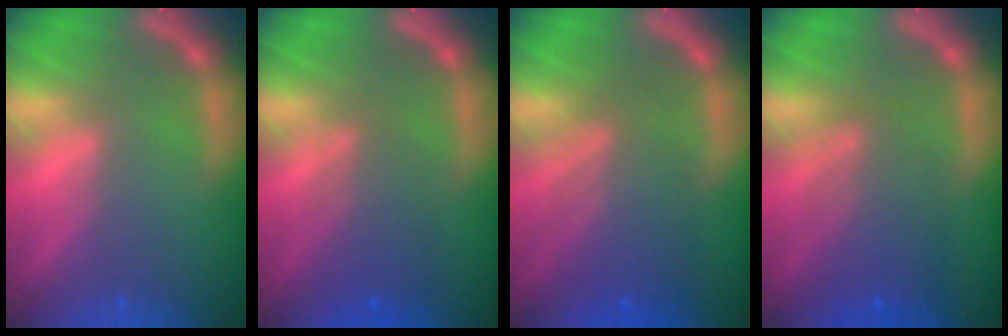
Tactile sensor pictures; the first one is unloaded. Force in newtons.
{"total": 4.1}
{"total": 6.6}
{"total": 5.6}